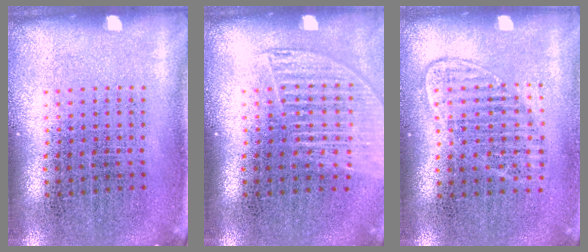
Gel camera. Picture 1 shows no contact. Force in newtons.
{"total": 1.5, "press": 1.3, "slide": 0.7}
{"total": 1.2, "press": 1.1, "slide": 0.6}